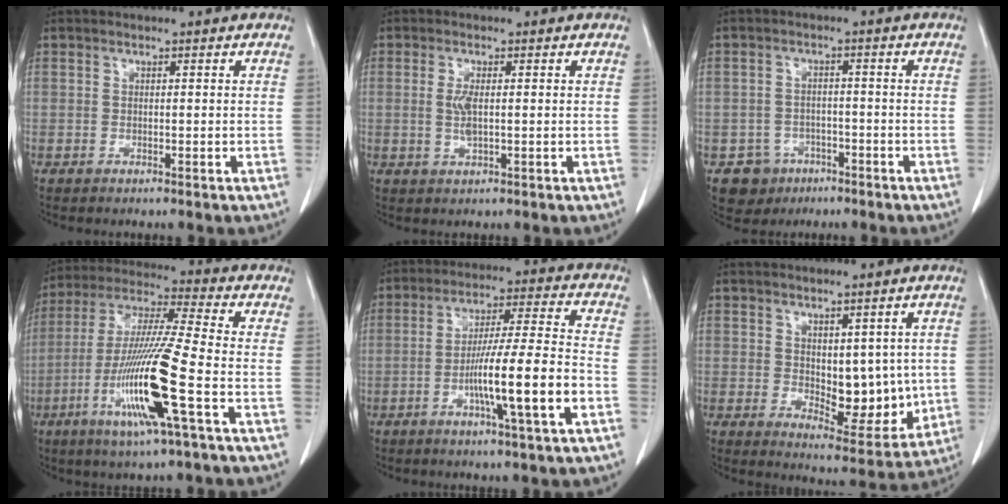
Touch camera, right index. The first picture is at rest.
{"total": 2.7, "force": [0.2, 0.8, 2.6], "torque": [-0.052, -0.002, 0.008]}
{"total": 5.0, "force": [-2.7, 4.2, 0.4], "torque": [-0.005, 0.012, -0.037]}
{"total": 15.8, "force": [-5.4, -0.6, 14.8], "torque": [-0.302, -0.019, -0.106]}
{"total": 12.8, "force": [-4.3, -0.4, 12.1], "torque": [-0.207, 0.001, -0.073]}
{"total": 9.1, "force": [0.3, 4.6, 7.8], "torque": [-0.092, -0.010, 0.027]}